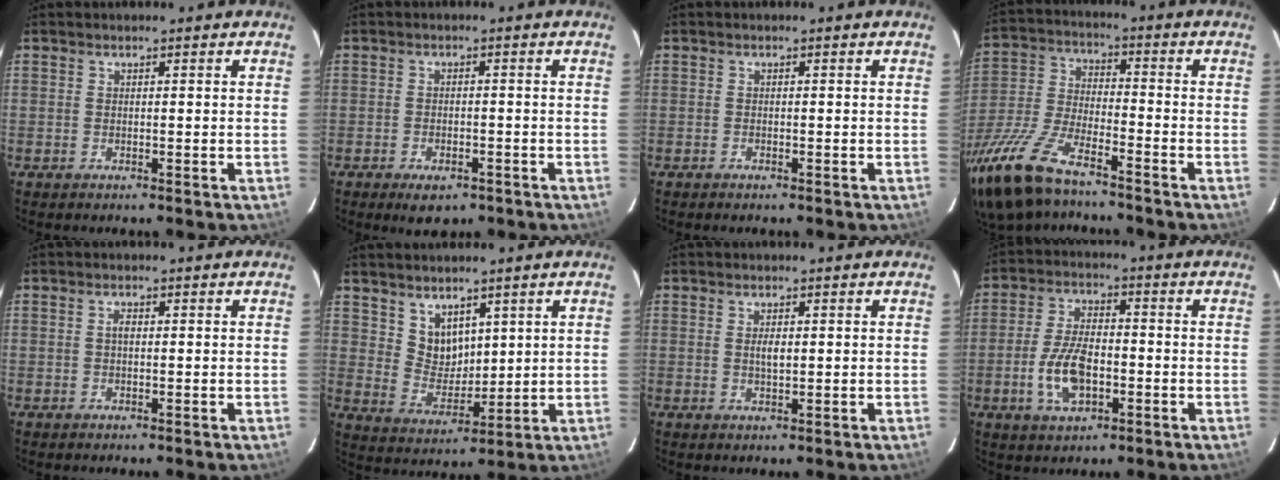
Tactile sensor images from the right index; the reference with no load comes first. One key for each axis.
{"total": 3.7, "fx": -2.4, "fy": 1.9, "fz": 2.1, "tx": -0.047, "ty": -0.009, "tz": -0.036}
{"total": 0.5, "fx": -0.5, "fy": 0.2, "fz": 0.1, "tx": -0.002, "ty": 0.001, "tz": -0.010}
{"total": 20.4, "fx": -14.5, "fy": 6.8, "fz": 12.5, "tx": -0.282, "ty": -0.046, "tz": -0.275}
{"total": 1.1, "fx": 0.0, "fy": 0.6, "fz": 0.9, "tx": -0.017, "ty": 0.004, "tz": -0.001}
{"total": 6.7, "fx": 4.3, "fy": 4.5, "fz": 2.4, "tx": -0.035, "ty": 0.002, "tz": 0.094}
{"total": 2.0, "fx": 0.3, "fy": 0.9, "fz": 1.7, "tx": -0.030, "ty": -0.001, "tz": 0.006}
{"total": 9.7, "fx": -2.9, "fy": 4.9, "fz": 7.8, "tx": -0.162, "ty": 0.002, "tz": -0.049}